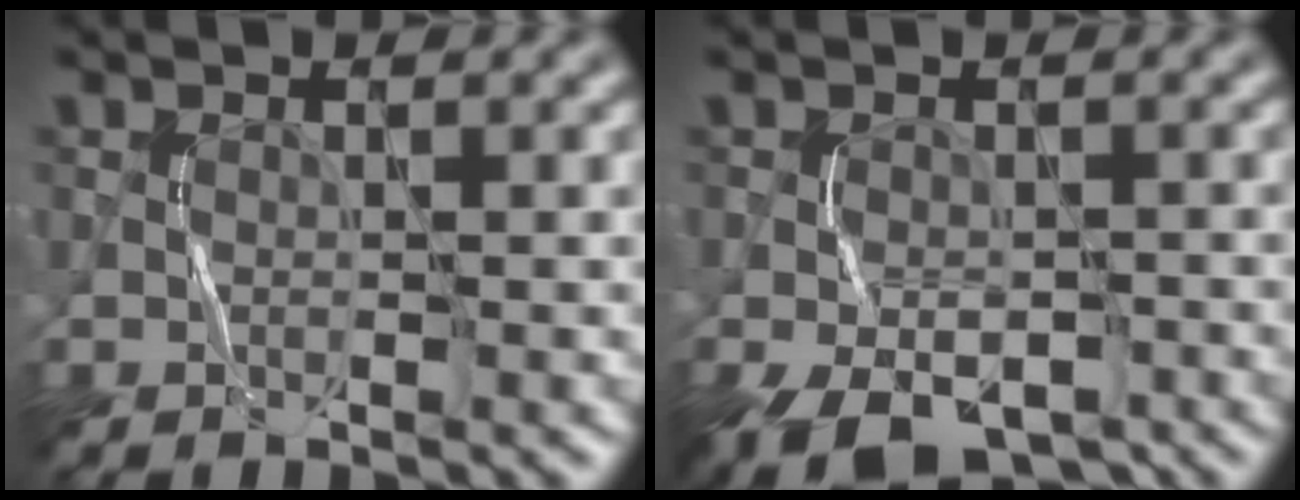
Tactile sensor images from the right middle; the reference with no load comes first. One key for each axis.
{"total": 6.8, "fx": -4.1, "fy": 4.0, "fz": 3.8, "tx": -0.066, "ty": -0.025, "tz": -0.055}